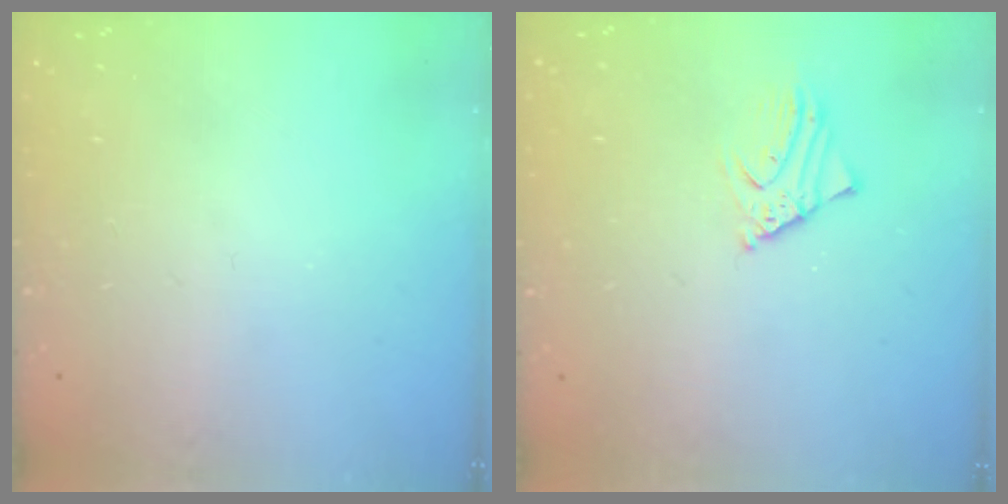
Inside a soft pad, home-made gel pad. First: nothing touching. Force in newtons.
{"total": 2.1, "press": 2.1, "slide": 0.1}